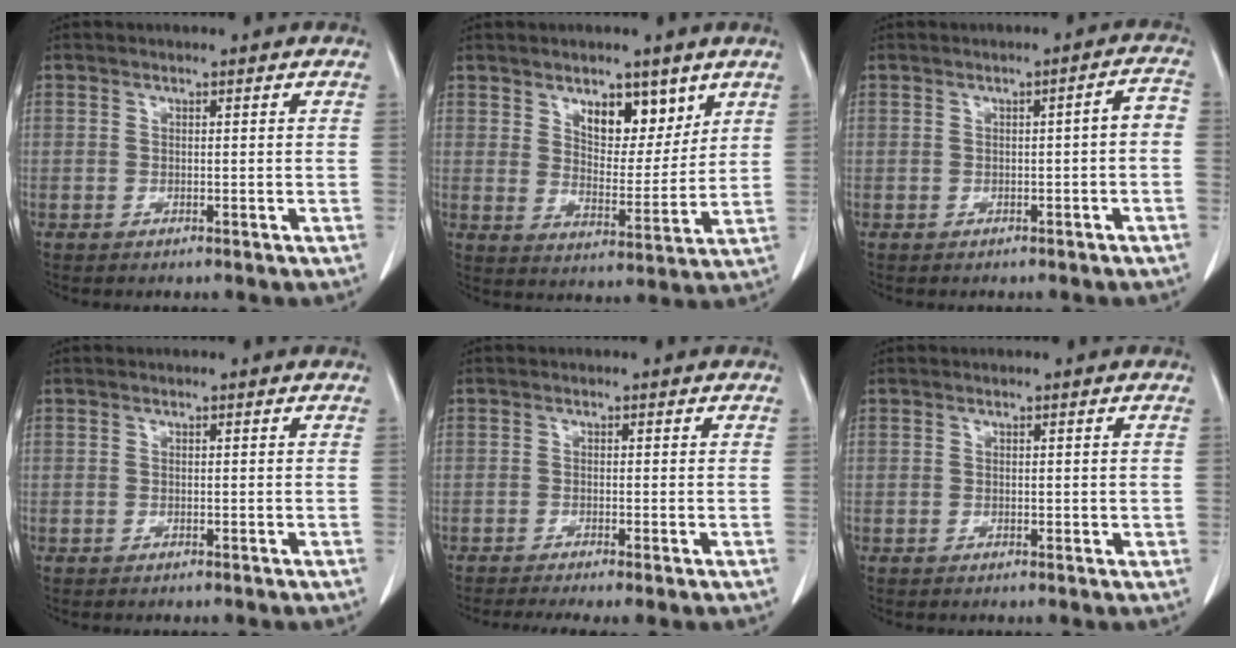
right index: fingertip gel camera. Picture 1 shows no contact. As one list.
[{"total": 8.1, "force": [4.8, 3.8, 5.3], "torque": [-0.074, -0.007, 0.082]}, {"total": 2.7, "force": [-0.6, 0.5, 2.6], "torque": [-0.027, 0.011, -0.010]}, {"total": 0.0}, {"total": 4.2, "force": [-3.0, 0.5, 2.9], "torque": [-0.045, -0.012, -0.048]}, {"total": 1.4, "force": [0.2, 0.8, 1.1], "torque": [-0.013, -0.003, 0.005]}]